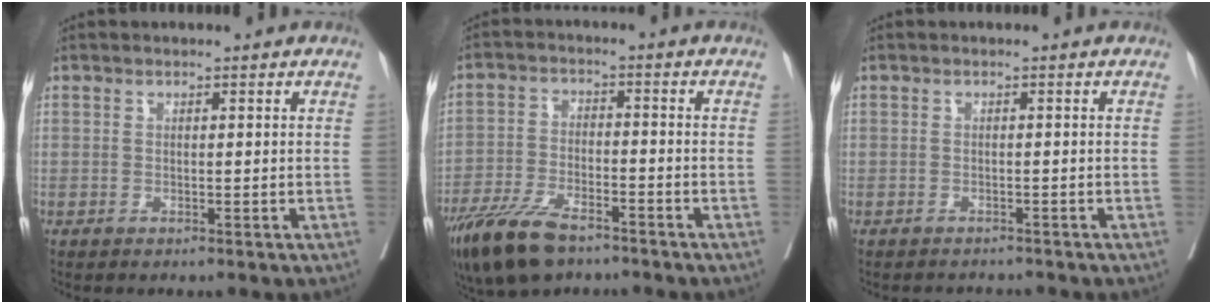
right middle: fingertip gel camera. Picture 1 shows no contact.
{"total": 10.5, "force": [-7.6, 3.6, 6.3], "torque": [-0.121, -0.017, -0.141]}
{"total": 3.1, "force": [-3.0, 0.5, 0.2], "torque": [0.002, -0.006, -0.042]}